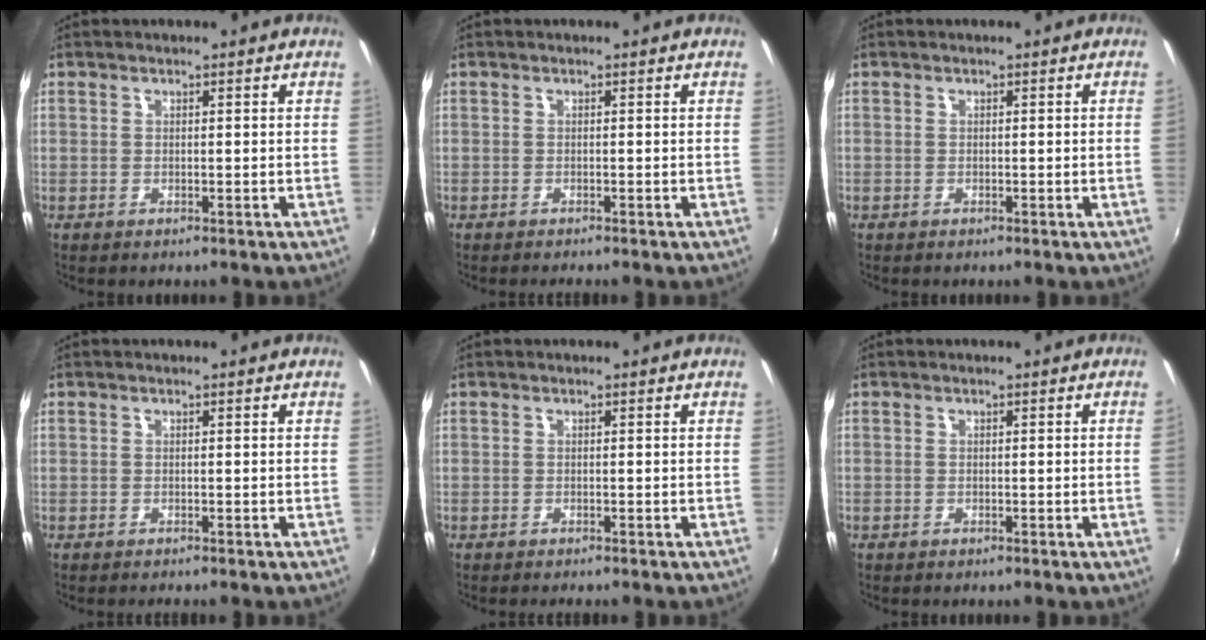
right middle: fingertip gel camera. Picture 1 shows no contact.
{"total": 0.8, "force": [-0.7, 0.0, 0.2], "torque": [-0.003, -0.006, -0.013]}
{"total": 0.0}
{"total": 0.6, "force": [-0.6, 0.0, 0.1], "torque": [-0.001, -0.004, -0.011]}
{"total": 0.8, "force": [-0.8, 0.1, 0.3], "torque": [-0.005, -0.006, -0.014]}
{"total": 0.9, "force": [-0.1, -0.6, 0.7], "torque": [-0.004, -0.005, -0.001]}